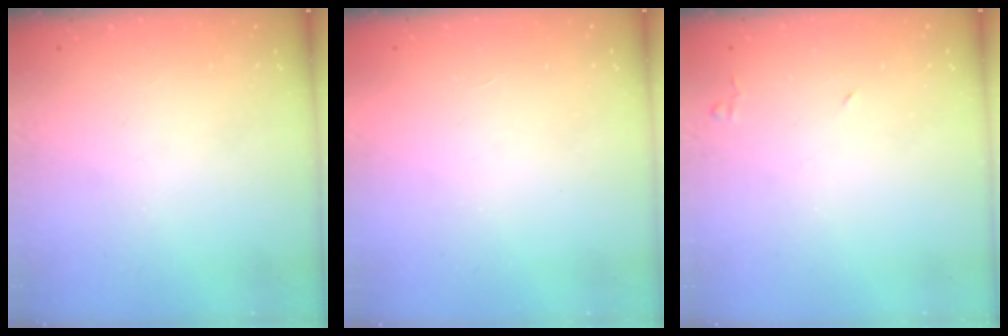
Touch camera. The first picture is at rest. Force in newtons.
{"total": 1.6, "press": 1.6, "slide": 0.1}
{"total": 4.0, "press": 3.9, "slide": 0.7}